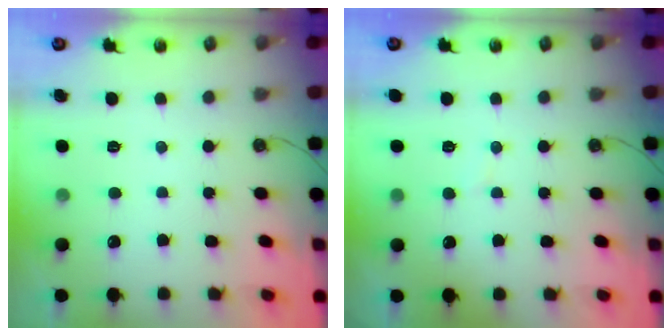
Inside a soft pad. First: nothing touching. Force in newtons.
{"total": 2.8, "press": 2.8, "slide": 0.3}